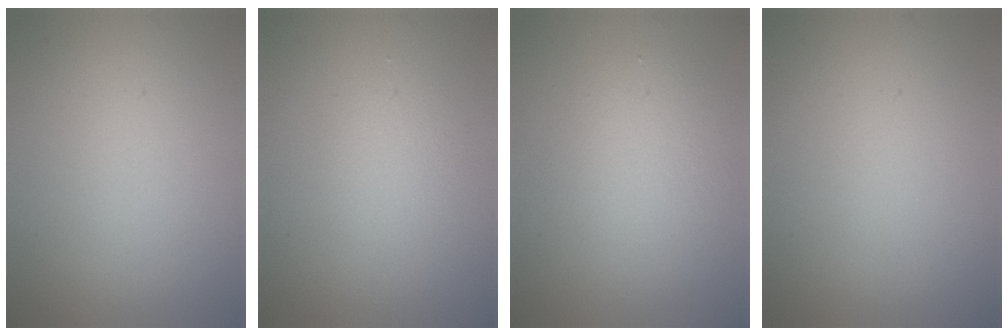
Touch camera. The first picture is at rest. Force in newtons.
{"total": 1.6, "press": 1.6, "slide": 0.1}
{"total": 3.6, "press": 3.6, "slide": 0.4}
{"total": 0.0}